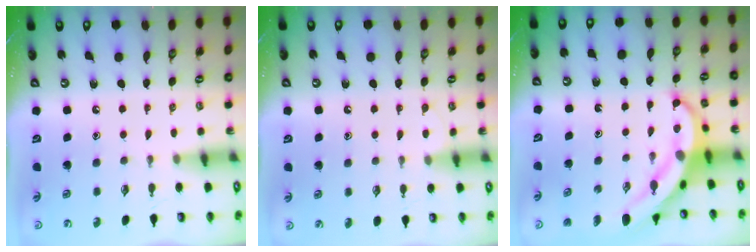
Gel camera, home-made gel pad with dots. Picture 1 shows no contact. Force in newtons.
{"total": 4.6, "press": 4.5, "slide": 0.5}
{"total": 7.7, "press": 7.6, "slide": 1.4}